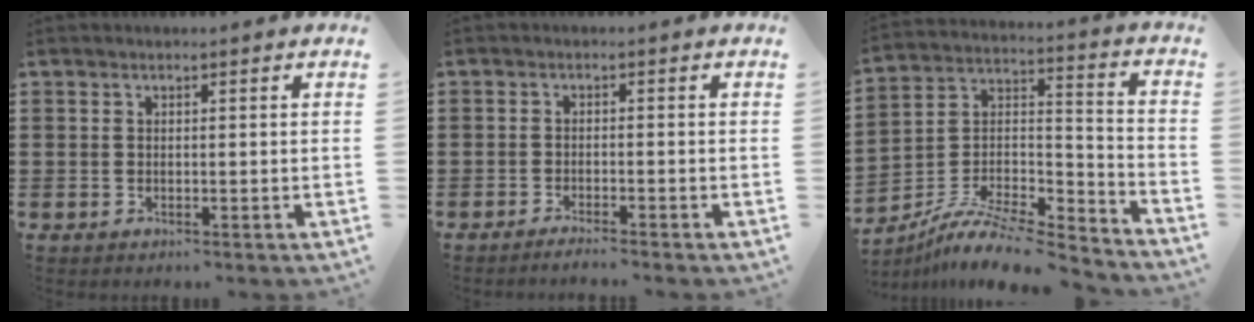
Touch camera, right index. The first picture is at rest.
{"total": 1.6, "force": [-1.5, -0.3, 0.4], "torque": [-0.008, 0.001, -0.028]}
{"total": 9.0, "force": [-7.7, 2.3, 4.0], "torque": [-0.078, 0.012, -0.155]}